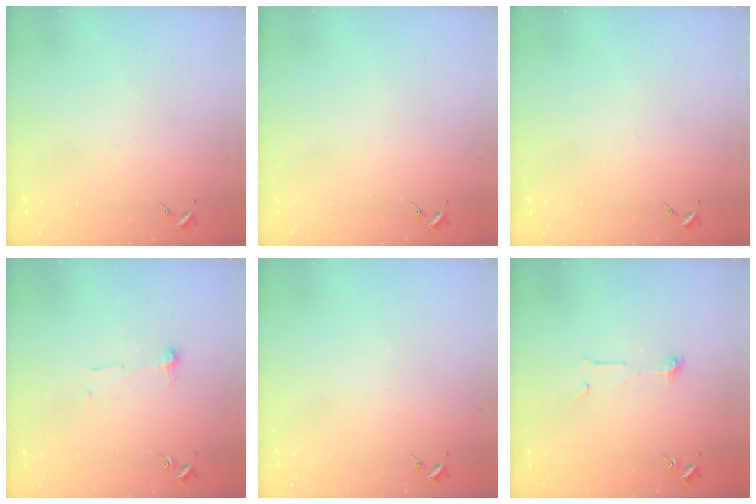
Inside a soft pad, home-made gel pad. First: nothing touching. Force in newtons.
{"total": 0.0}
{"total": 0.0}
{"total": 5.4, "press": 5.4, "slide": 0.2}
{"total": 0.0}
{"total": 5.4, "press": 5.4, "slide": 0.4}